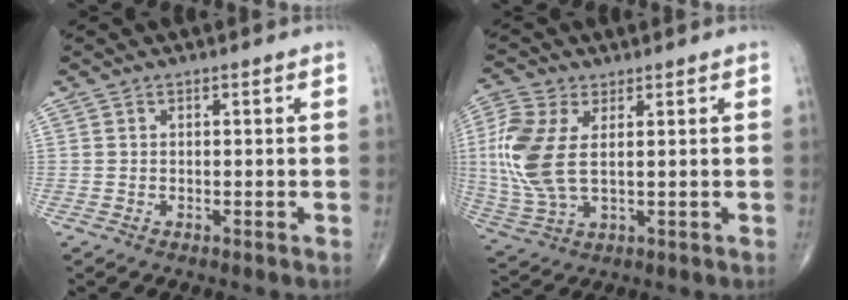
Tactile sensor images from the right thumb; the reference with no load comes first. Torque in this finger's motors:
{"motor_torque": [-0.57, 1.15, 1.21, 0.41, 0.17]}